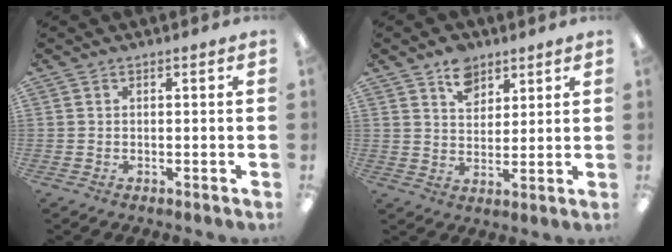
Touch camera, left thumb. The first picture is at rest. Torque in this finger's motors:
{"motor_torque": [1.28, 0.94, 0.87, -0.90, 0.12]}